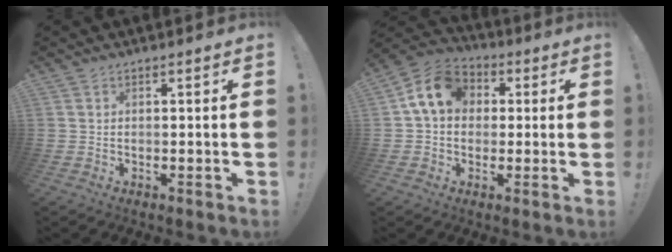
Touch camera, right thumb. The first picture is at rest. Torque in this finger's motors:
{"motor_torque": [1.45, 1.48, 1.21, -0.14, 0.05]}